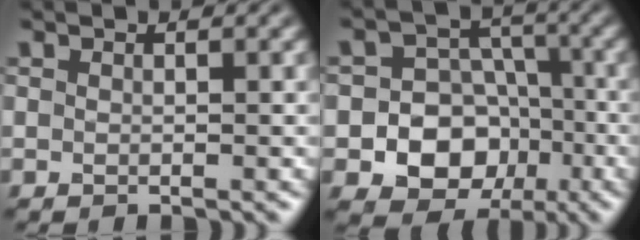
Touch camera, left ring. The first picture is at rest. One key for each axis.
{"total": 10.2, "fx": -3.3, "fy": 8.9, "fz": 3.6, "tx": -0.045, "ty": -0.001, "tz": -0.080}